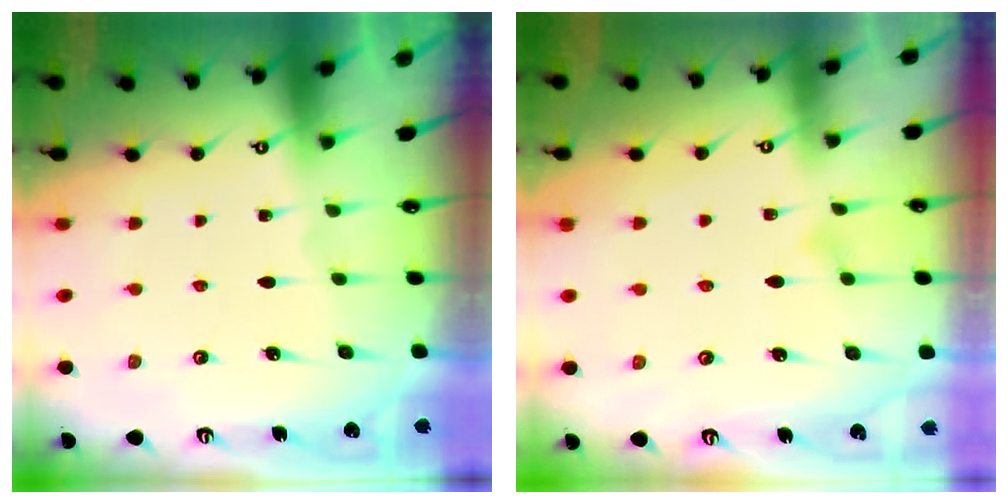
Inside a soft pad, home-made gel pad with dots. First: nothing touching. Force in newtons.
{"total": 5.8, "press": 5.8, "slide": 0.3}